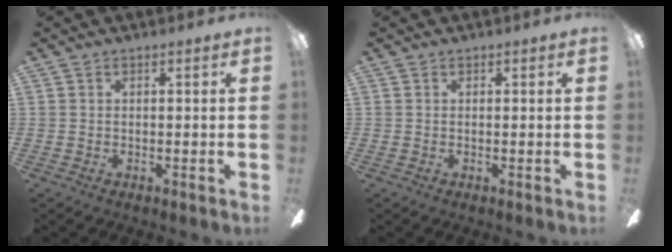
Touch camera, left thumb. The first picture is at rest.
{"total": 0.0}